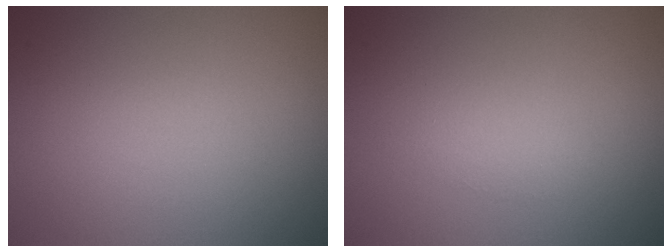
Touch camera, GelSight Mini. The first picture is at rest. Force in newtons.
{"total": 0.9, "press": 0.9, "slide": 0.0}